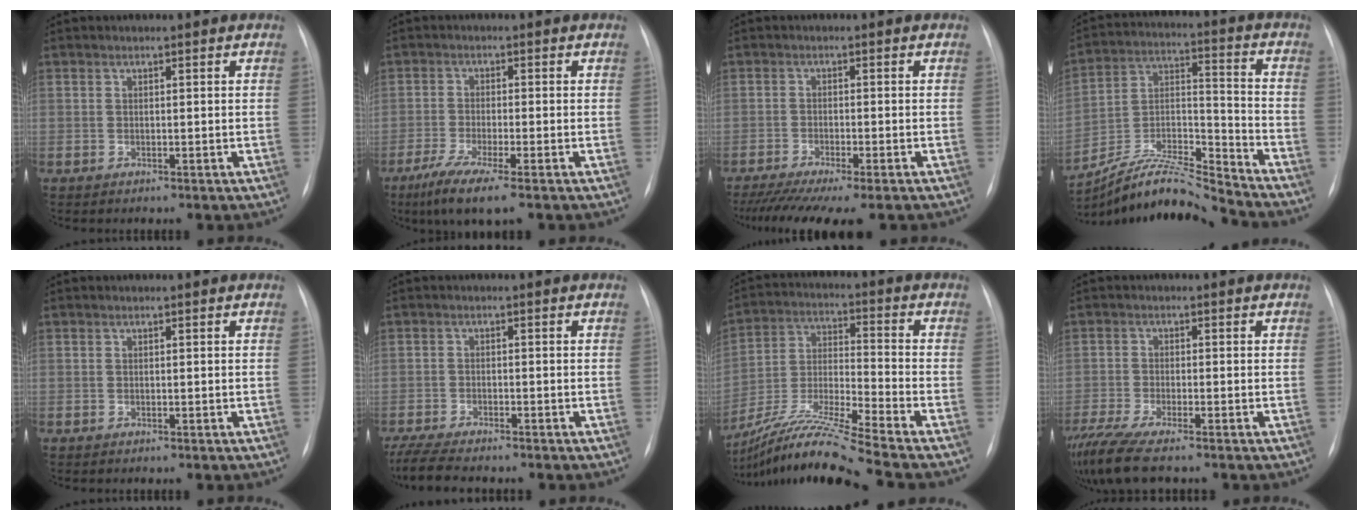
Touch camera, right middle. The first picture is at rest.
{"total": 6.8, "force": [-4.2, 0.3, 5.3], "torque": [-0.105, -0.023, -0.075]}
{"total": 10.7, "force": [-8.6, 0.9, 6.3], "torque": [-0.091, -0.020, -0.132]}
{"total": 12.9, "force": [-12.5, -0.9, 3.1], "torque": [-0.055, 0.032, -0.229]}
{"total": 0.0}
{"total": 8.9, "force": [-7.6, 1.5, 4.3], "torque": [-0.073, -0.018, -0.123]}
{"total": 16.8, "force": [-14.0, -2.2, 8.9], "torque": [-0.190, -0.024, -0.257]}
{"total": 9.1, "force": [-7.3, 0.9, 5.3], "torque": [-0.098, -0.022, -0.126]}